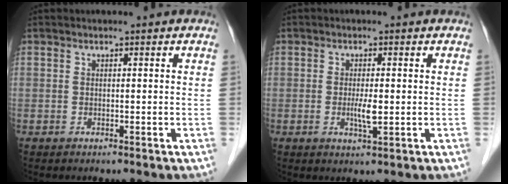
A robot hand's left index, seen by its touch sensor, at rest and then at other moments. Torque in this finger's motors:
{"motor_torque": [0.43, 0.36, 0.11, 0.02]}